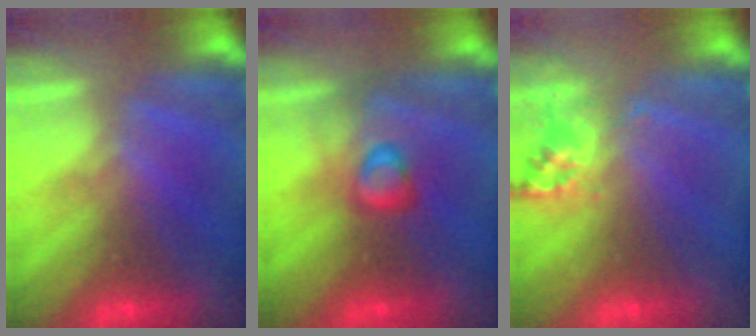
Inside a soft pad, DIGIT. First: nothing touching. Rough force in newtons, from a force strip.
{"total": 2.8}
{"total": 2.6}